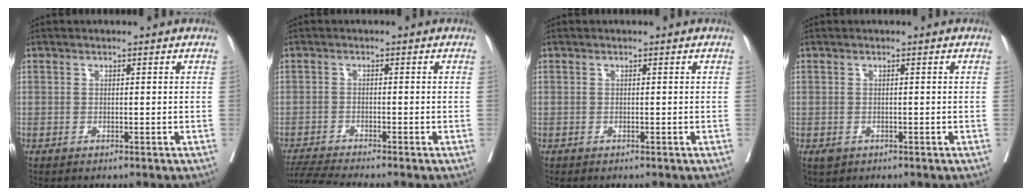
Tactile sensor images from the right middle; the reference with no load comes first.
{"total": 4.6, "force": [-4.2, -1.4, 1.3], "torque": [-0.024, -0.020, -0.078]}
{"total": 0.0}
{"total": 1.3, "force": [-0.6, 1.0, 0.5], "torque": [-0.011, 0.001, -0.004]}